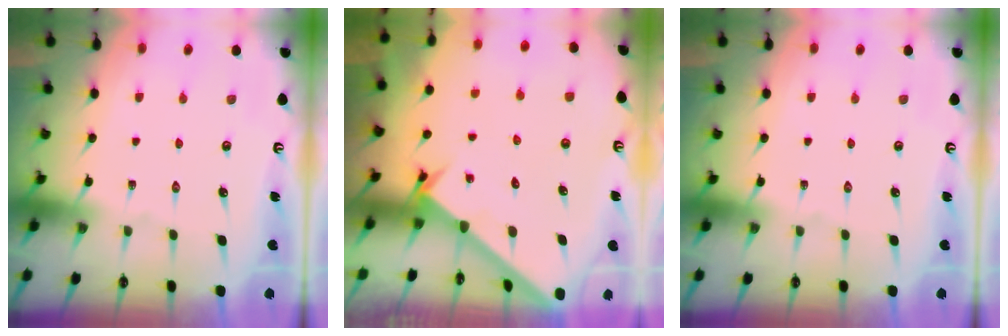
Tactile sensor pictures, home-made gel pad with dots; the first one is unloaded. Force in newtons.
{"total": 2.0, "press": 2.0, "slide": 0.2}
{"total": 0.0}